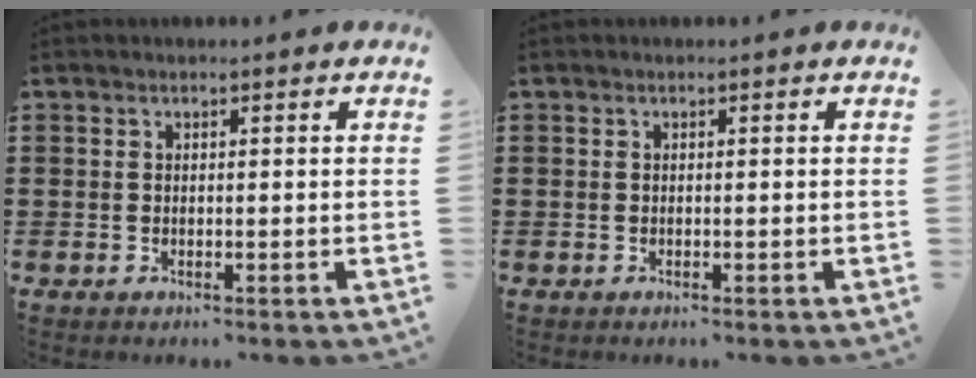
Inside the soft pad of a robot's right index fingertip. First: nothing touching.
{"total": 0.0}